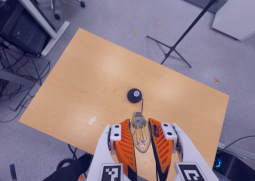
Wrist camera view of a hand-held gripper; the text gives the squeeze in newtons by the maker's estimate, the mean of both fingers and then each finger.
{"total": 20.7, "left": 23.6, "right": 17.8}